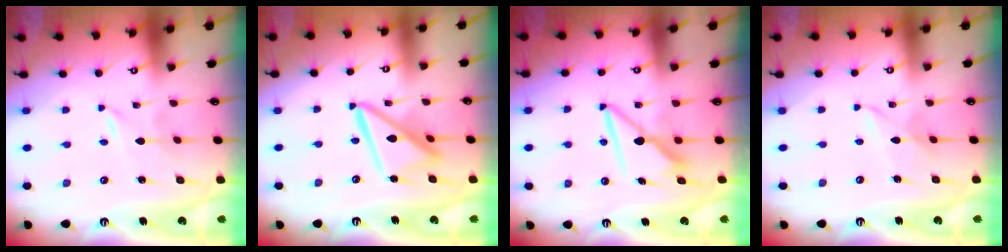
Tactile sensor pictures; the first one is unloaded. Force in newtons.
{"total": 14.5, "press": 14.4, "slide": 1.6}
{"total": 8.2, "press": 8.2, "slide": 0.3}
{"total": 3.7, "press": 3.7, "slide": 0.4}